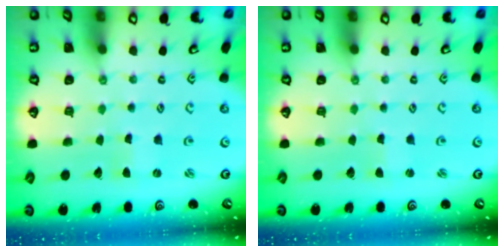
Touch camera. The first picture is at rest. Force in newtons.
{"total": 1.4, "press": 1.4, "slide": 0.3}